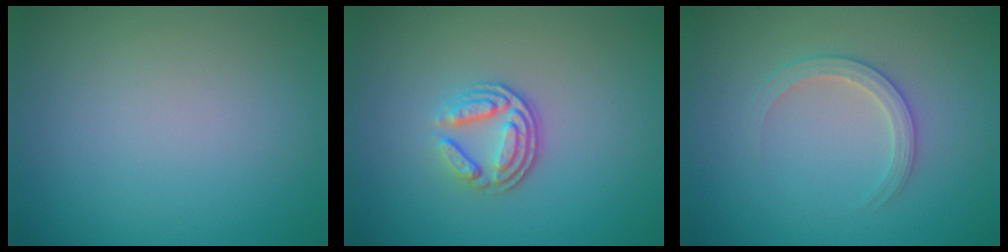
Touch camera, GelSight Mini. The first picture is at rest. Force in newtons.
{"total": 3.6, "press": 2.7, "slide": 2.4}
{"total": 2.2, "press": 2.2, "slide": 0.2}